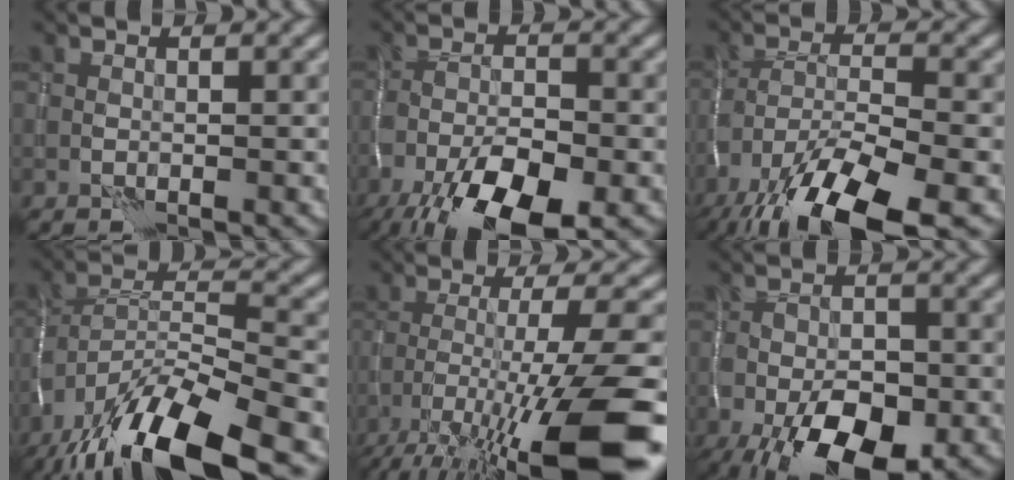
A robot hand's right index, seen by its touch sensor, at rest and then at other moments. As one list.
[{"total": 10.5, "force": [-5.8, 4.0, 7.7], "torque": [-0.149, -0.016, -0.105]}, {"total": 13.1, "force": [-8.7, 3.9, 9.0], "torque": [-0.184, -0.013, -0.154]}, {"total": 14.7, "force": [-10.3, 3.8, 9.7], "torque": [-0.197, -0.003, -0.180]}, {"total": 13.1, "force": [-7.4, 2.2, 10.6], "torque": [-0.159, 0.003, -0.113]}, {"total": 10.1, "force": [-4.8, 4.9, 7.4], "torque": [-0.138, -0.026, -0.075]}]